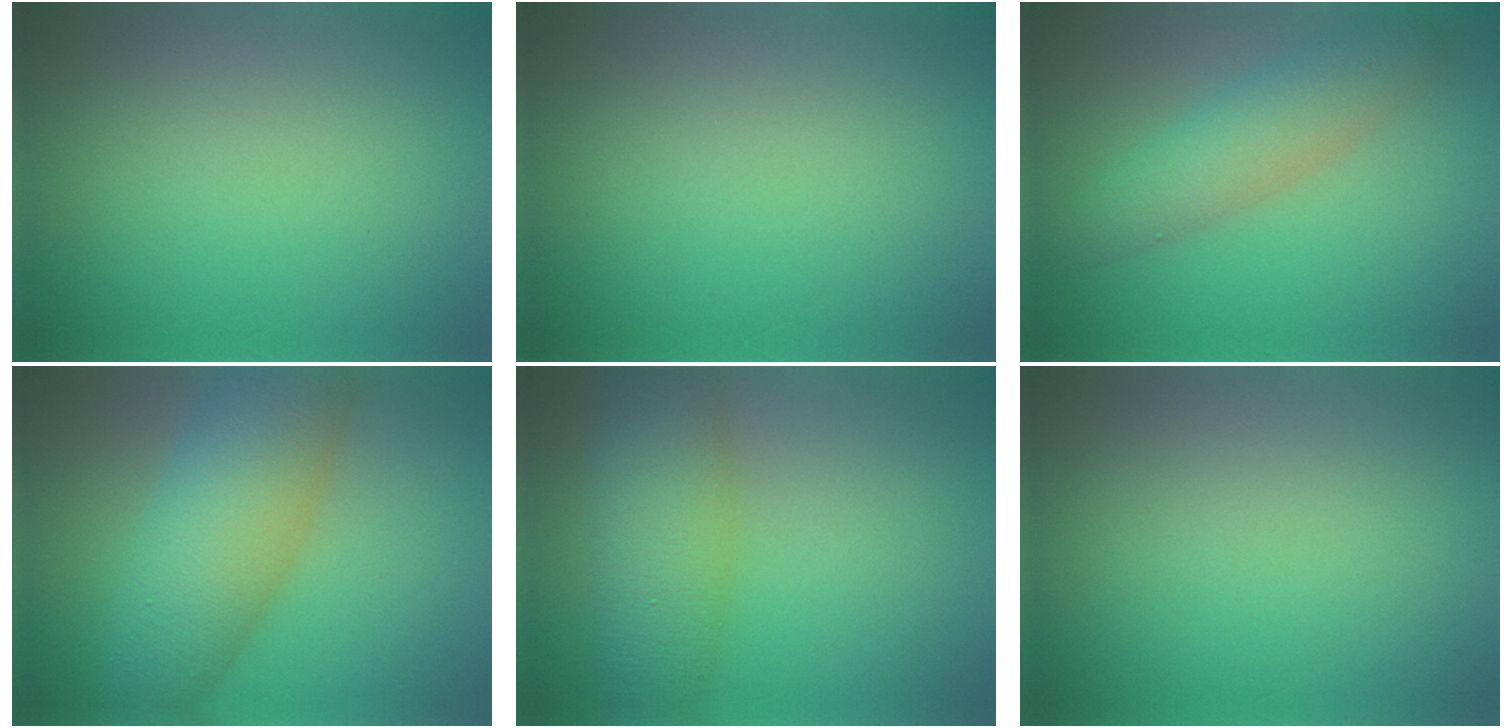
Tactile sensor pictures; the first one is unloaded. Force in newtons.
{"total": 0.0}
{"total": 4.1, "press": 4.1, "slide": 0.1}
{"total": 9.0, "press": 9.0, "slide": 0.2}
{"total": 6.8, "press": 6.8, "slide": 0.2}
{"total": 0.0}